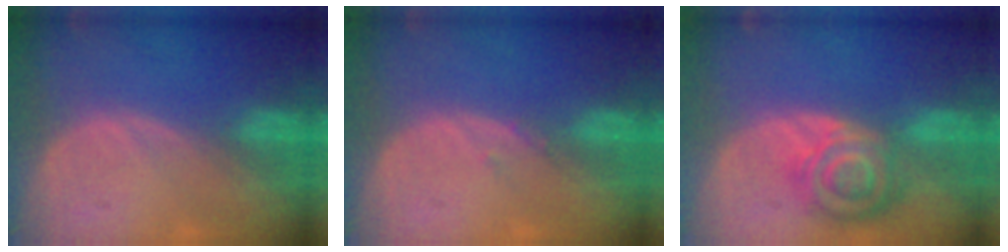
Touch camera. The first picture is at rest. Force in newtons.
{"total": 0.7, "press": 0.7, "slide": 0.3}
{"total": 8.2, "press": 7.2, "slide": 3.9}